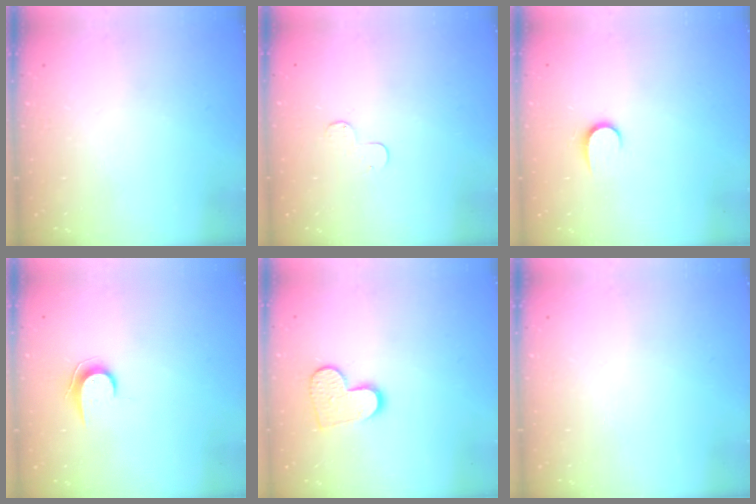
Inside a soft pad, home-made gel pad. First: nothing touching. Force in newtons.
{"total": 3.7, "press": 3.7, "slide": 0.3}
{"total": 5.4, "press": 5.4, "slide": 0.6}
{"total": 6.7, "press": 6.7, "slide": 0.7}
{"total": 10.8, "press": 10.7, "slide": 0.9}
{"total": 0.0}